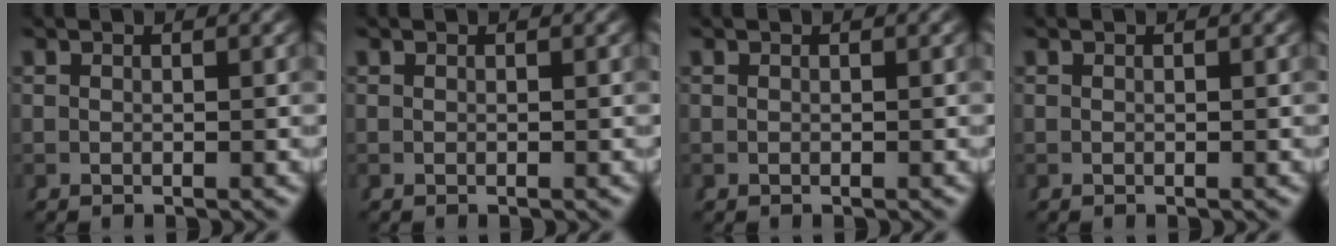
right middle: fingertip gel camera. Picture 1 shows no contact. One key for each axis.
{"total": 0.0}
{"total": 0.0}
{"total": 0.0}